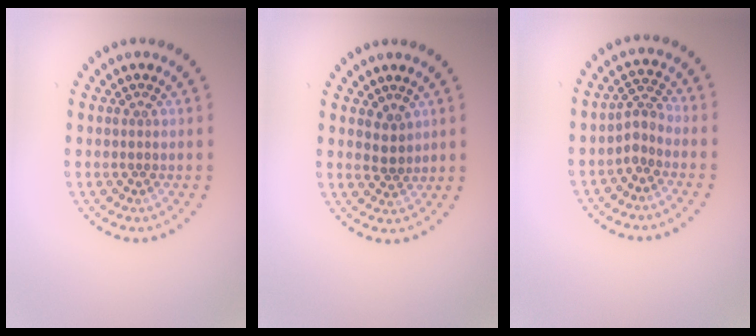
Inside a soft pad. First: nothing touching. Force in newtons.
{"total": 1.7, "press": 1.4, "slide": 0.9}
{"total": 1.8, "press": 1.4, "slide": 1.2}